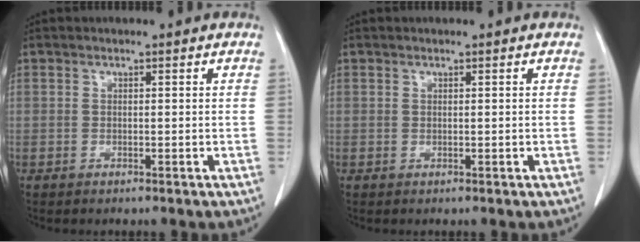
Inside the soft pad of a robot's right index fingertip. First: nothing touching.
{"total": 0.0}